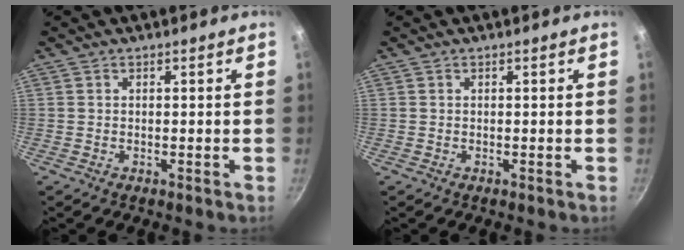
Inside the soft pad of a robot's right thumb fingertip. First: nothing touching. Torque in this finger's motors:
{"motor_torque": [-0.01, 0.00, -0.01, 0.01, 0.01]}